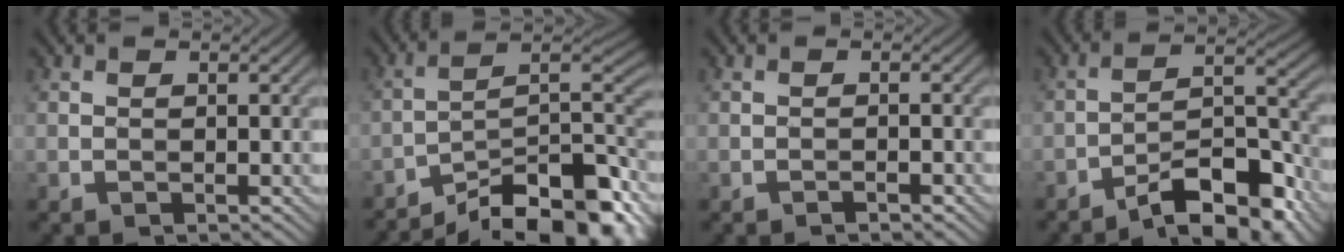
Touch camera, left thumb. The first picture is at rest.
{"total": 14.9, "force": [-10.7, 4.8, 9.3], "torque": [-0.151, -0.002, -0.171]}
{"total": 1.0, "force": [-0.8, 0.1, 0.6], "torque": [-0.009, 0.002, -0.015]}
{"total": 11.4, "force": [-8.3, 3.0, 7.2], "torque": [-0.108, 0.013, -0.149]}